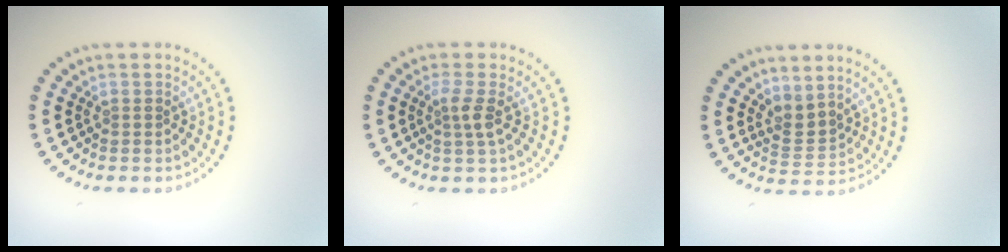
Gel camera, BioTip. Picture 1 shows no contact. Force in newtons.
{"total": 1.8, "press": 1.4, "slide": 1.2}
{"total": 2.3, "press": 1.5, "slide": 1.7}